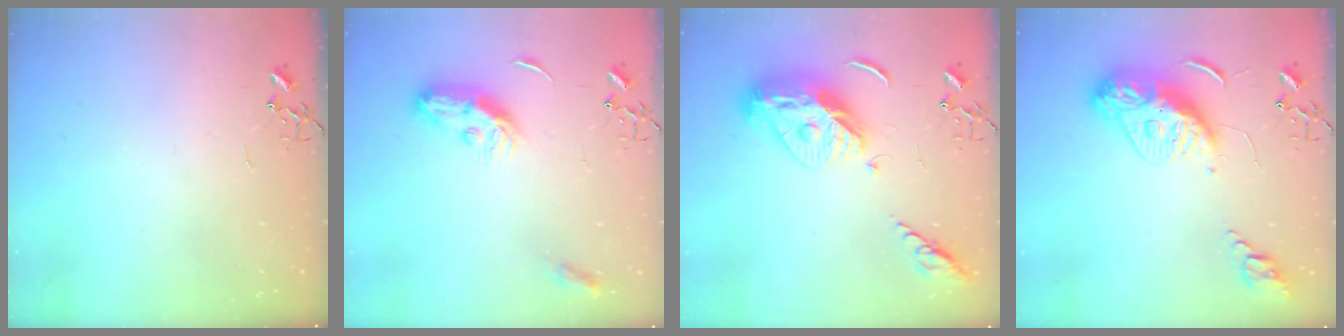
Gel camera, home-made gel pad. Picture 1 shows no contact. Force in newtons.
{"total": 10.4, "press": 10.4, "slide": 0.1}
{"total": 15.9, "press": 15.8, "slide": 1.5}
{"total": 12.9, "press": 12.9, "slide": 1.2}